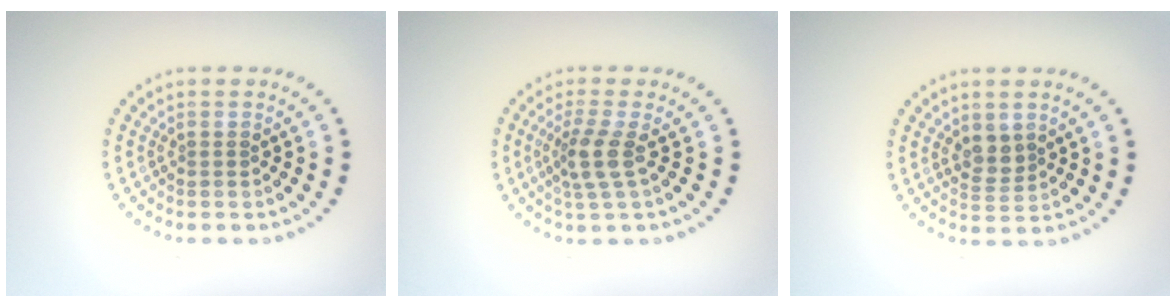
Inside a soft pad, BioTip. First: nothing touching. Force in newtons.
{"total": 2.8, "press": 2.1, "slide": 1.9}
{"total": 1.9, "press": 1.8, "slide": 0.8}